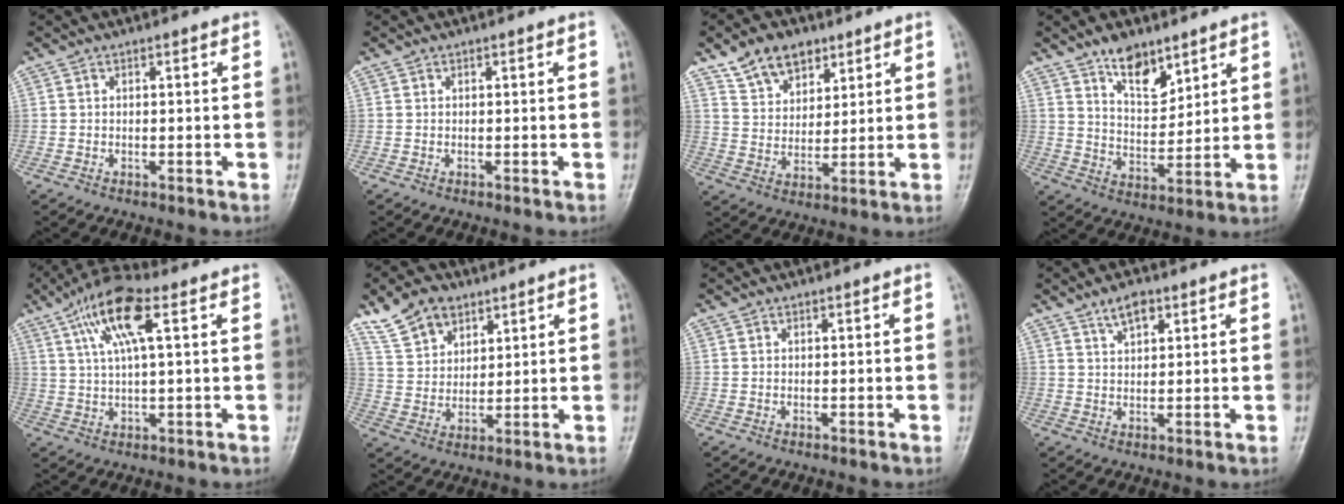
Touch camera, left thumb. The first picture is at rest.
{"total": 0.0}
{"total": 9.4, "force": [6.0, 6.0, 4.2], "torque": [-0.042, -0.030, 0.109]}
{"total": 8.9, "force": [6.1, 4.3, 4.7], "torque": [-0.049, -0.048, 0.111]}
{"total": 10.4, "force": [4.3, 2.7, 9.1], "torque": [-0.183, 0.008, 0.078]}
{"total": 9.3, "force": [6.1, 5.8, 3.8], "torque": [-0.049, -0.022, 0.121]}
{"total": 0.0}
{"total": 4.1, "force": [2.6, 1.9, 2.5], "torque": [-0.034, -0.010, 0.047]}